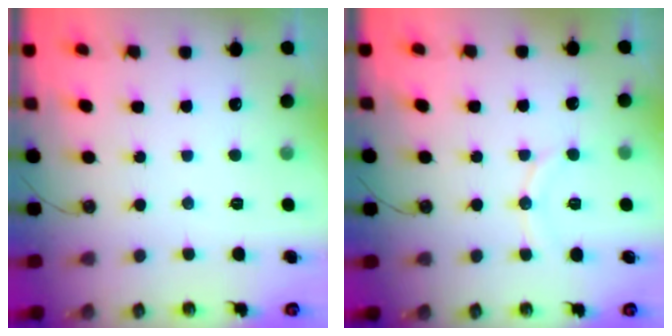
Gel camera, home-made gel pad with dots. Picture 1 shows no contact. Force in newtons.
{"total": 8.2, "press": 8.2, "slide": 0.8}